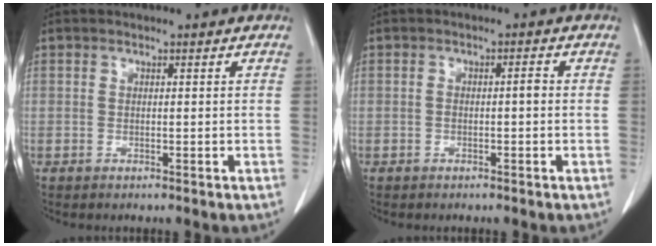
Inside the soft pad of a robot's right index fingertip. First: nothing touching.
{"total": 1.4, "force": [-0.3, 0.3, 1.4], "torque": [-0.022, 0.002, -0.005]}